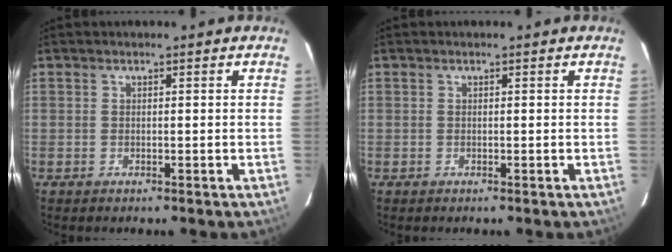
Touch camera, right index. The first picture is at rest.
{"total": 0.0}